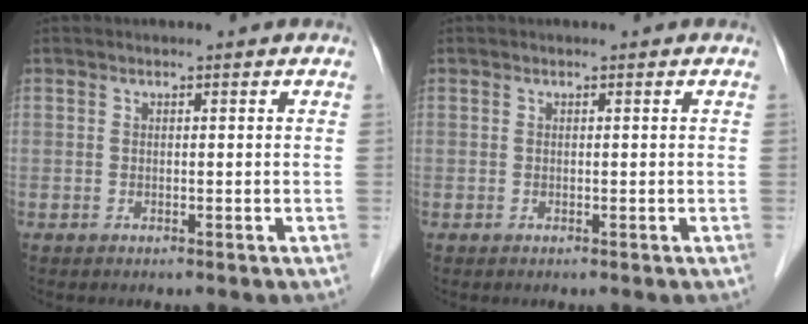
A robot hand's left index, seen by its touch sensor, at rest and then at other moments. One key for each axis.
{"total": 0.0}